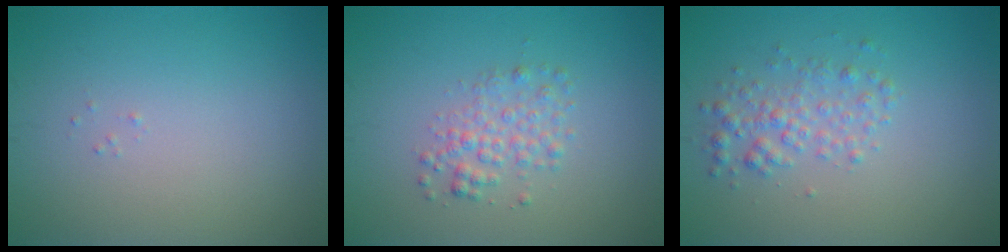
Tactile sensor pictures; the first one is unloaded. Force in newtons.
{"total": 2.3, "press": 2.3, "slide": 0.1}
{"total": 2.3, "press": 2.3, "slide": 0.1}